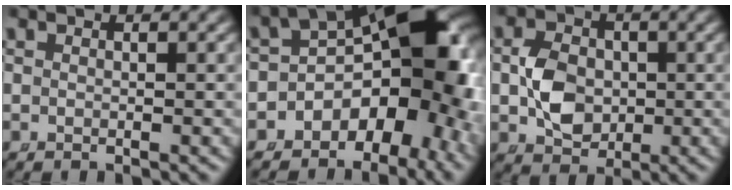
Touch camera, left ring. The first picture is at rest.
{"total": 16.2, "force": [-1.0, 10.2, 12.6], "torque": [-0.196, -0.024, -0.015]}
{"total": 4.3, "force": [-0.6, 3.3, 2.7], "torque": [-0.042, -0.011, -0.004]}